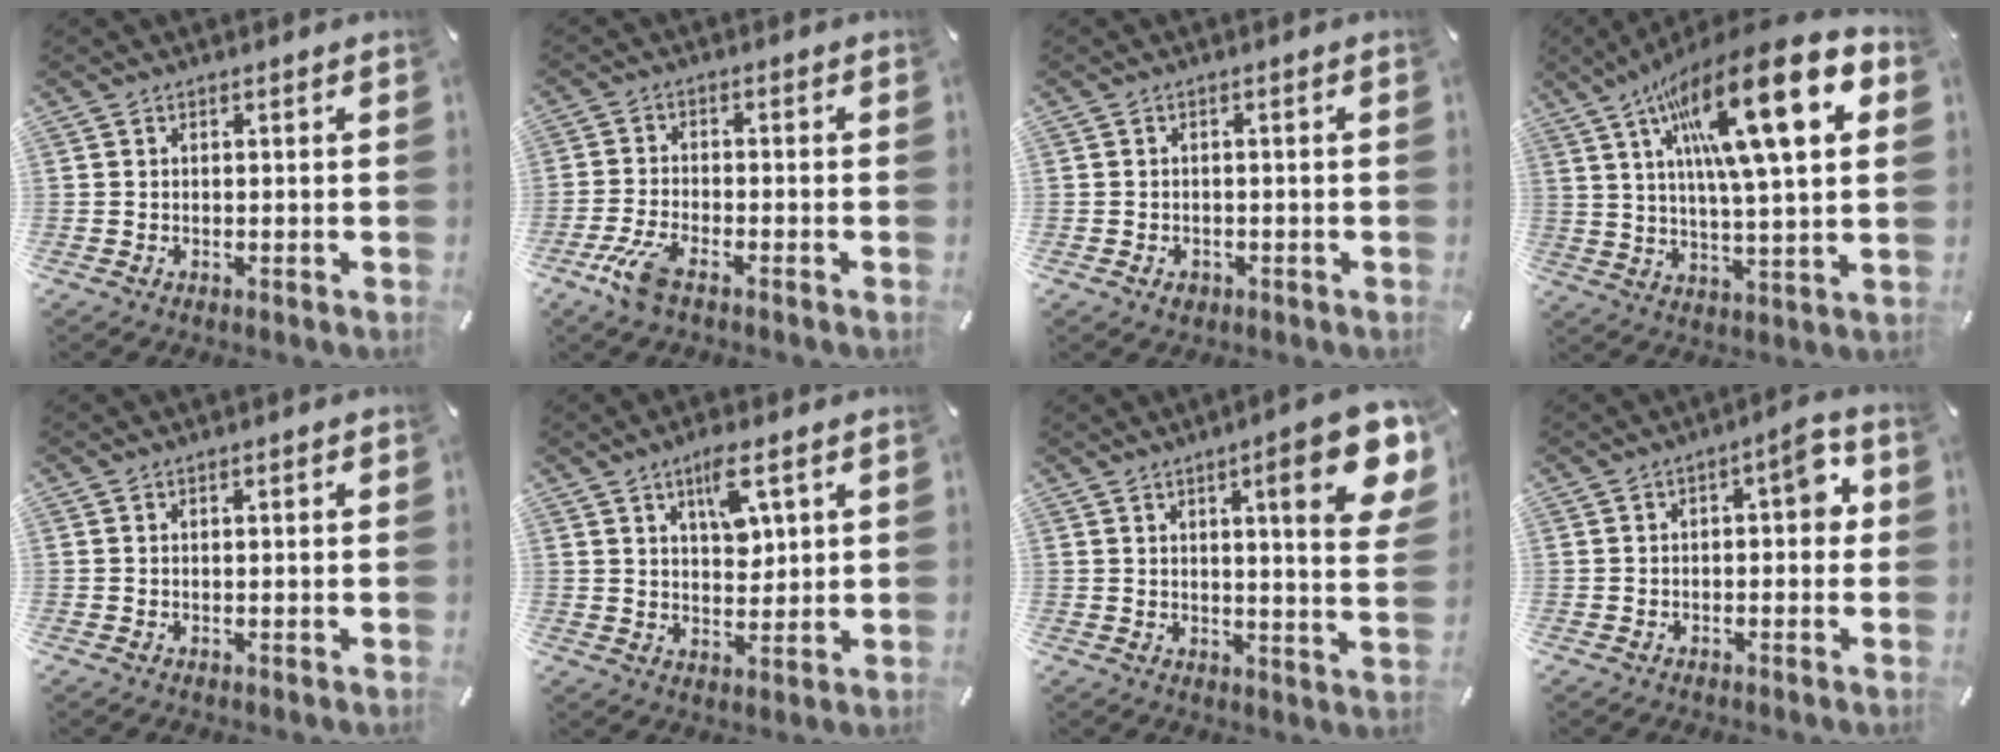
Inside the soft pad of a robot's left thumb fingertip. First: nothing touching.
{"total": 6.4, "force": [-3.9, 1.7, 4.8], "torque": [-0.114, -0.001, -0.075]}
{"total": 2.1, "force": [-1.1, 1.5, 1.1], "torque": [-0.021, 0.005, -0.020]}
{"total": 23.9, "force": [10.3, 5.7, 20.8], "torque": [-0.346, -0.051, 0.147]}
{"total": 0.9, "force": [0.2, 0.1, 0.8], "torque": [-0.015, 0.001, 0.002]}
{"total": 8.1, "force": [4.3, 3.7, 5.8], "torque": [-0.083, -0.016, 0.068]}
{"total": 16.0, "force": [6.9, 3.2, 14.1], "torque": [-0.189, -0.037, 0.095]}
{"total": 6.3, "force": [0.3, 2.9, 5.6], "torque": [-0.072, 0.003, -0.005]}